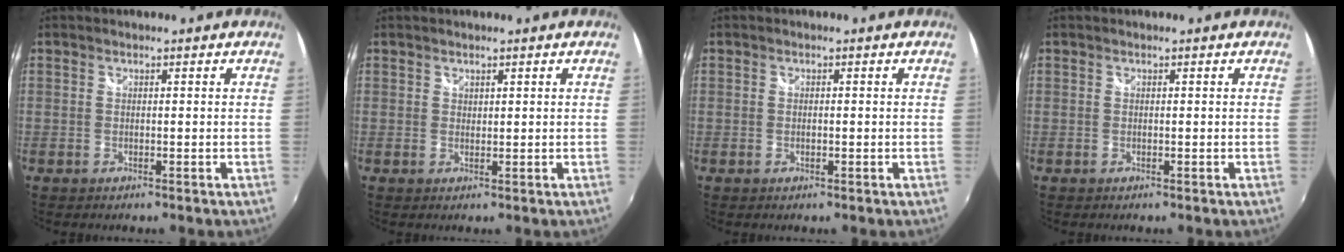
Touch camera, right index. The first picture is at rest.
{"total": 0.8, "force": [0.6, 0.4, 0.1], "torque": [0.000, 0.001, 0.011]}
{"total": 0.8, "force": [-0.1, 0.4, 0.6], "torque": [-0.012, -0.001, -0.003]}
{"total": 0.0}